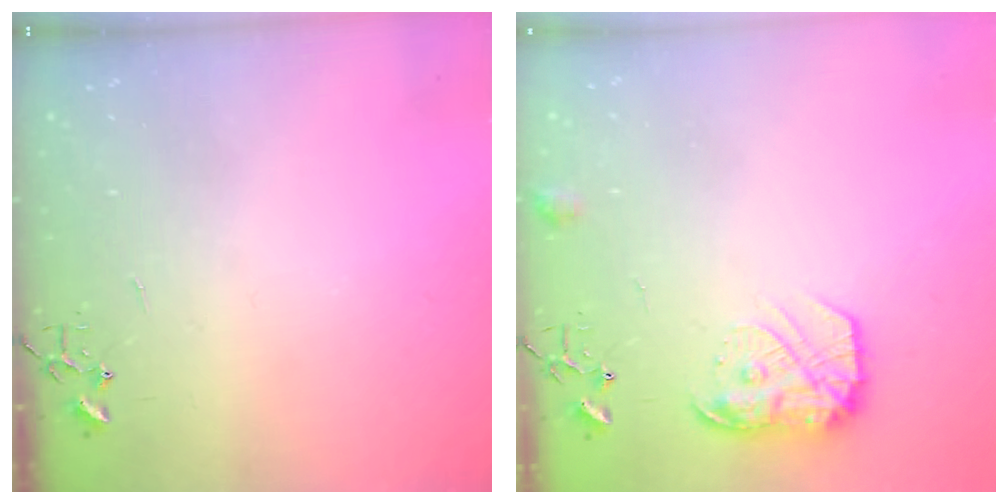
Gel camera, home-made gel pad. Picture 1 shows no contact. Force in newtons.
{"total": 14.3, "press": 14.3, "slide": 0.9}